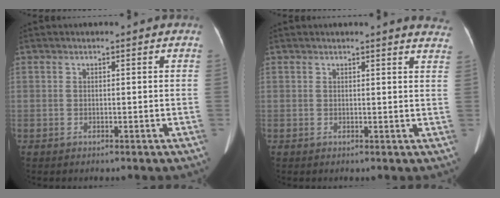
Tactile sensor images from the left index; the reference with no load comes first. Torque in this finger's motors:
{"motor_torque": [-0.13, -0.36, -0.05, 0.02]}